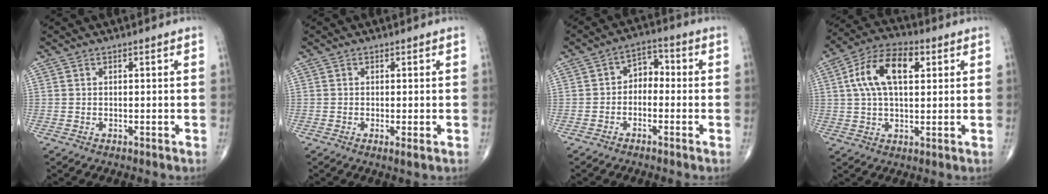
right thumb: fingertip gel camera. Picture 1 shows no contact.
{"total": 1.5, "force": [-0.4, 0.2, 1.4], "torque": [-0.030, -0.007, -0.012]}
{"total": 4.8, "force": [-1.1, 3.5, 3.1], "torque": [-0.024, 0.031, -0.035]}
{"total": 12.5, "force": [3.3, 6.6, 10.1], "torque": [-0.182, 0.021, 0.053]}